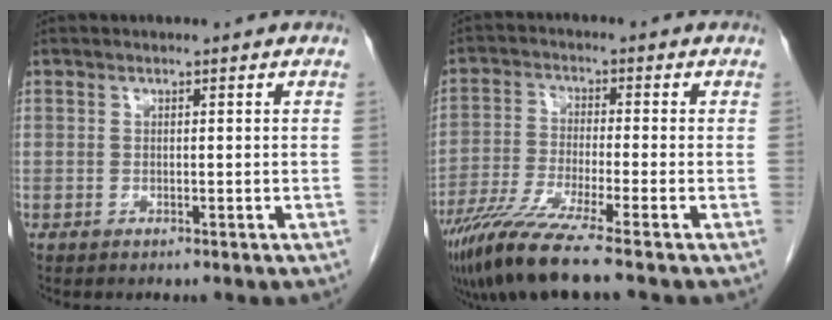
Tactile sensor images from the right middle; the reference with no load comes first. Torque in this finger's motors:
{"motor_torque": [1.16, -0.98, 0.37, 0.18]}